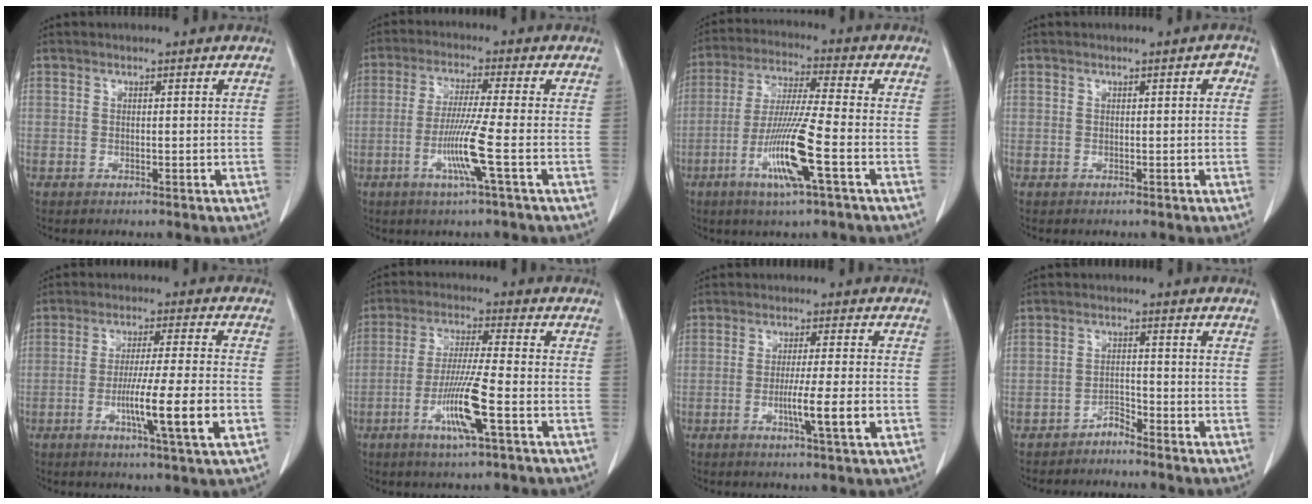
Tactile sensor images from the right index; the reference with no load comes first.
{"total": 7.8, "force": [-2.4, -1.3, 7.3], "torque": [-0.144, -0.015, -0.051]}
{"total": 12.0, "force": [-4.4, -0.2, 11.1], "torque": [-0.222, -0.017, -0.087]}
{"total": 1.1, "force": [0.1, 0.5, 0.9], "torque": [-0.007, 0.005, 0.000]}
{"total": 11.2, "force": [-3.3, -0.6, 10.7], "torque": [-0.184, -0.016, -0.059]}
{"total": 9.4, "force": [-3.5, -0.2, 8.8], "torque": [-0.171, -0.013, -0.069]}
{"total": 6.9, "force": [-1.9, -0.5, 6.6], "torque": [-0.108, -0.013, -0.032]}
{"total": 2.0, "force": [-2.0, 0.3, 0.2], "torque": [0.005, -0.001, -0.034]}